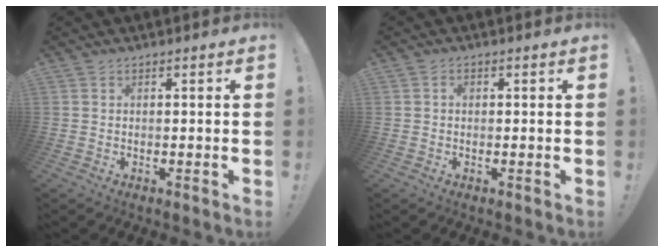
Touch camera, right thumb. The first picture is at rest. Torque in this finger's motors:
{"motor_torque": [0.19, -0.05, 0.11, 0.15, -0.02]}